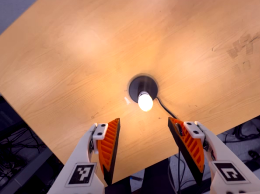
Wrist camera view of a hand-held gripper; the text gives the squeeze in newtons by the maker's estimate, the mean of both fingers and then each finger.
{"total": 0.0}